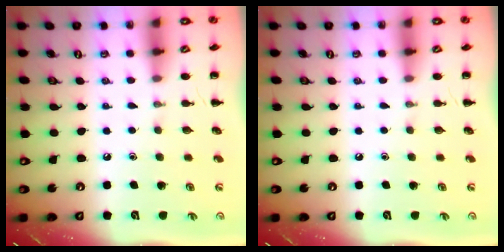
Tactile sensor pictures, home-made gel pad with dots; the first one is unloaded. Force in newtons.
{"total": 0.0}